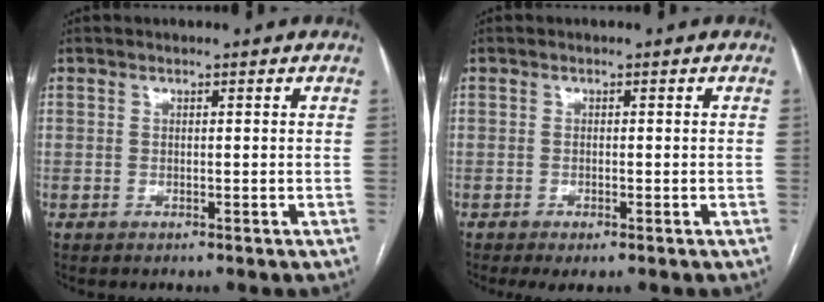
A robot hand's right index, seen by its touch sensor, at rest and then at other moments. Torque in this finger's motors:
{"motor_torque": [0.45, -0.35, 0.17, 0.04]}